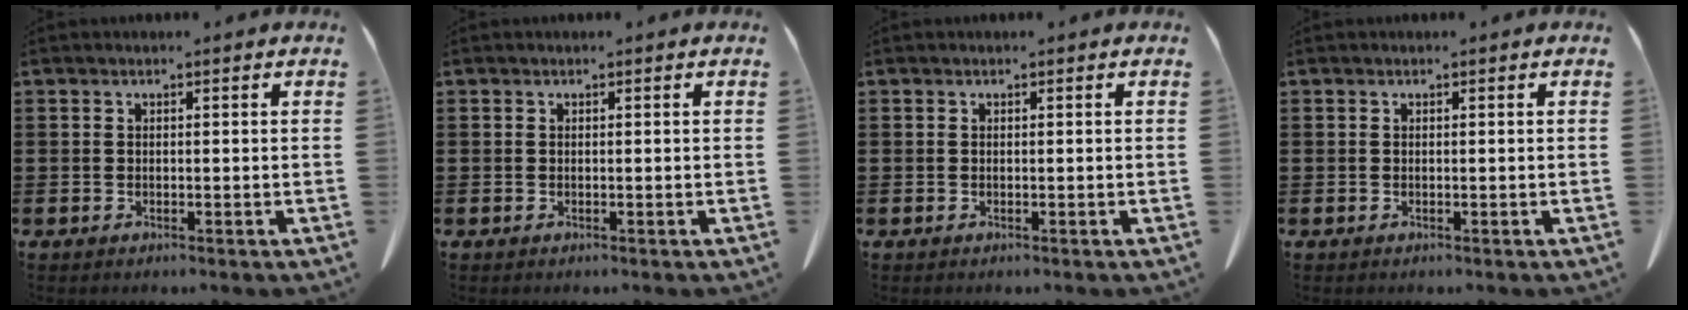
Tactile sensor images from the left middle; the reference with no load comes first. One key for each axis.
{"total": 0.0}
{"total": 0.0}
{"total": 0.0}